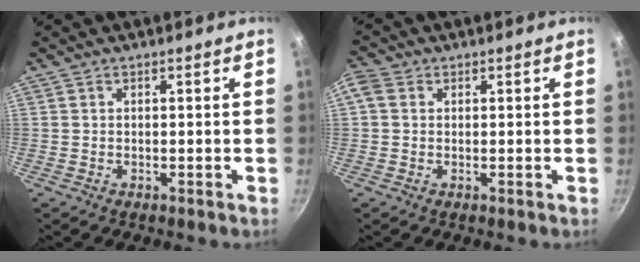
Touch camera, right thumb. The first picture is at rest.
{"total": 2.9, "force": [0.6, 2.4, 1.5], "torque": [-0.032, 0.007, 0.005]}